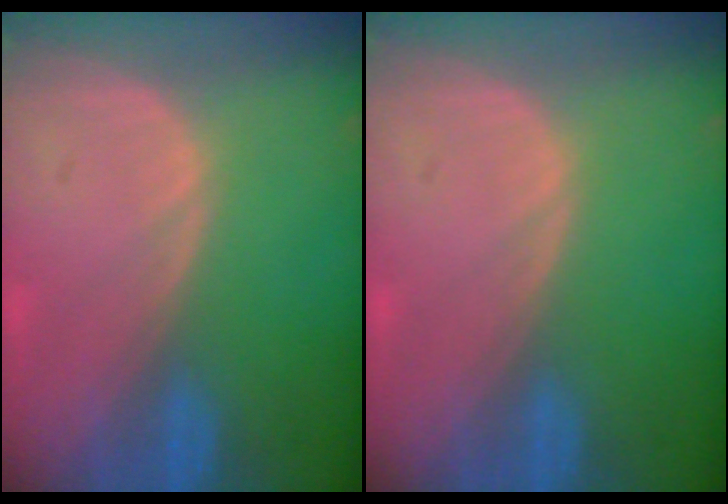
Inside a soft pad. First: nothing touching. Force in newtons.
{"total": 0.0}